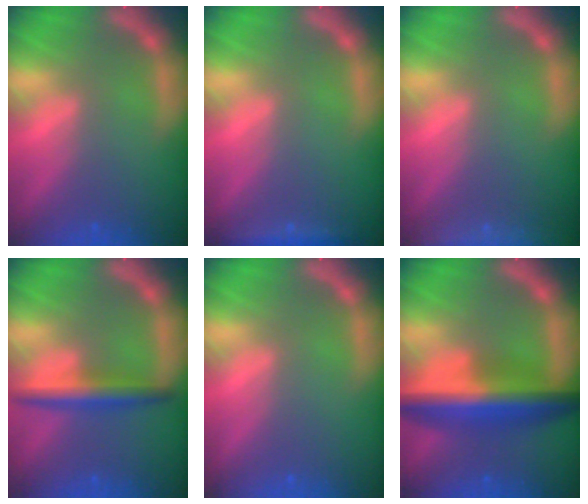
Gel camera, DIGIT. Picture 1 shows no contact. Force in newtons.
{"total": 1.9}
{"total": 9.5}
{"total": 4.0}
{"total": 0.0}
{"total": 9.0}